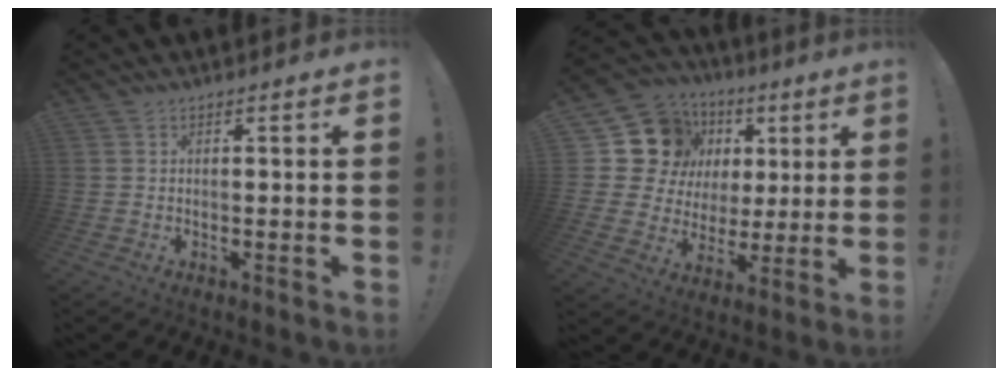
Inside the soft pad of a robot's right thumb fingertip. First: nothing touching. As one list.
[{"total": 17.4, "force": [6.1, 14.6, 7.3], "torque": [-0.108, -0.029, 0.144]}]